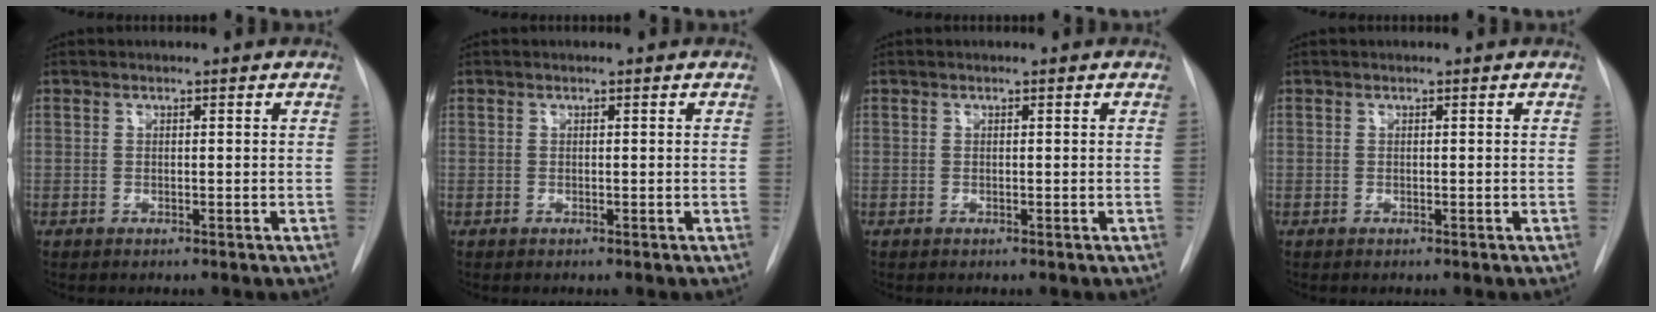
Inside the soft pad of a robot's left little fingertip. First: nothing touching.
{"total": 0.0}
{"total": 0.0}
{"total": 0.0}